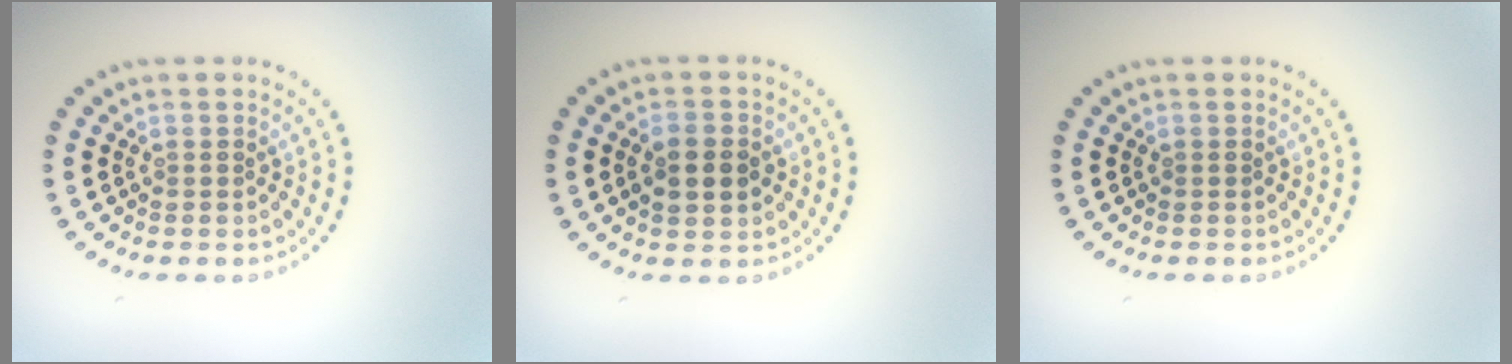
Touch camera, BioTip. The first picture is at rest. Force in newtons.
{"total": 2.6, "press": 2.6, "slide": 0.2}
{"total": 0.0}